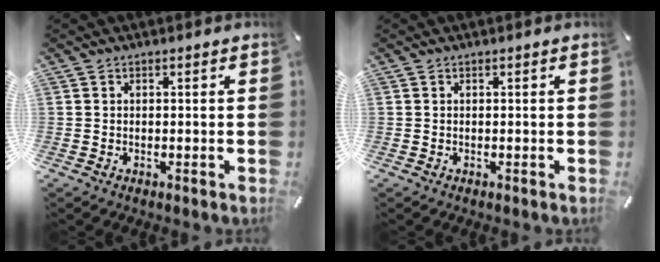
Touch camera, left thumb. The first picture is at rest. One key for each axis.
{"total": 0.0}